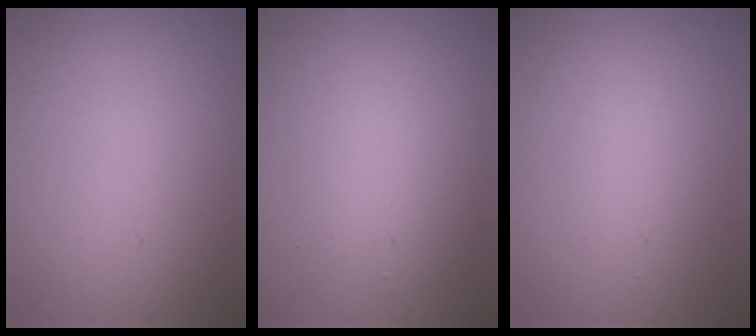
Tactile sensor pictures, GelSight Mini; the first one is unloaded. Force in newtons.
{"total": 3.8, "press": 3.8, "slide": 0.1}
{"total": 1.8, "press": 1.8, "slide": 0.1}